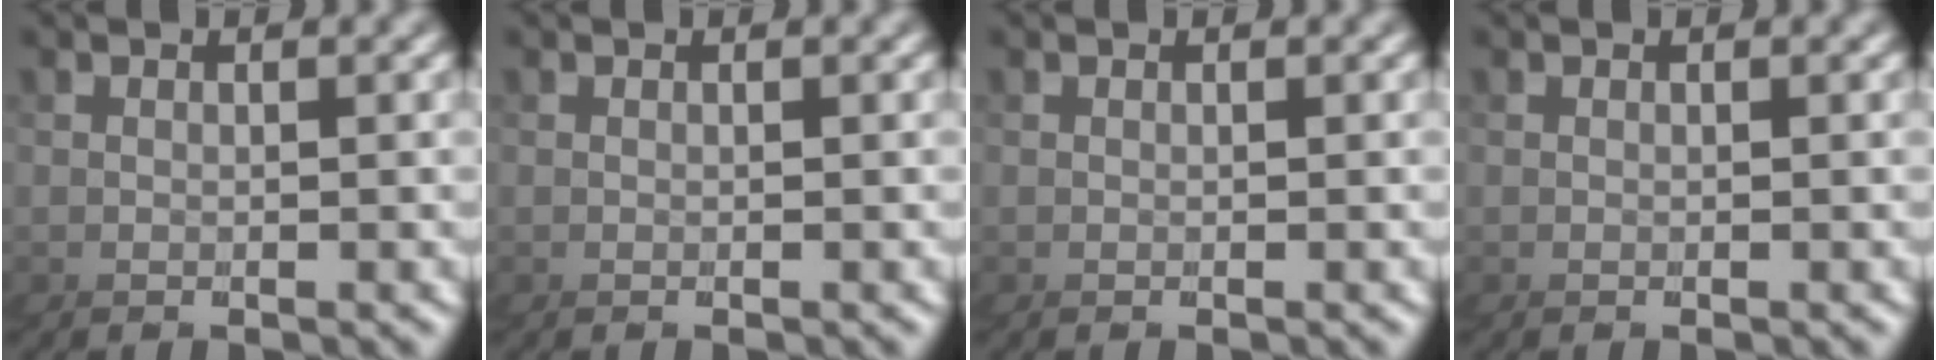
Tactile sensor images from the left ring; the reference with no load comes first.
{"total": 0.0}
{"total": 0.0}
{"total": 0.0}